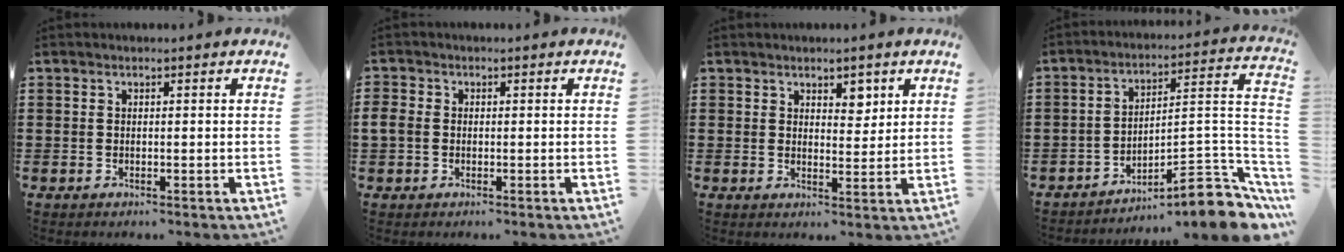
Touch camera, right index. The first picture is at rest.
{"total": 1.8, "force": [-0.3, 1.6, 0.9], "torque": [-0.029, 0.002, -0.009]}
{"total": 3.2, "force": [2.3, 1.9, 1.3], "torque": [-0.016, 0.004, 0.039]}
{"total": 8.6, "force": [-6.3, 2.3, 5.3], "torque": [-0.062, -0.003, -0.122]}